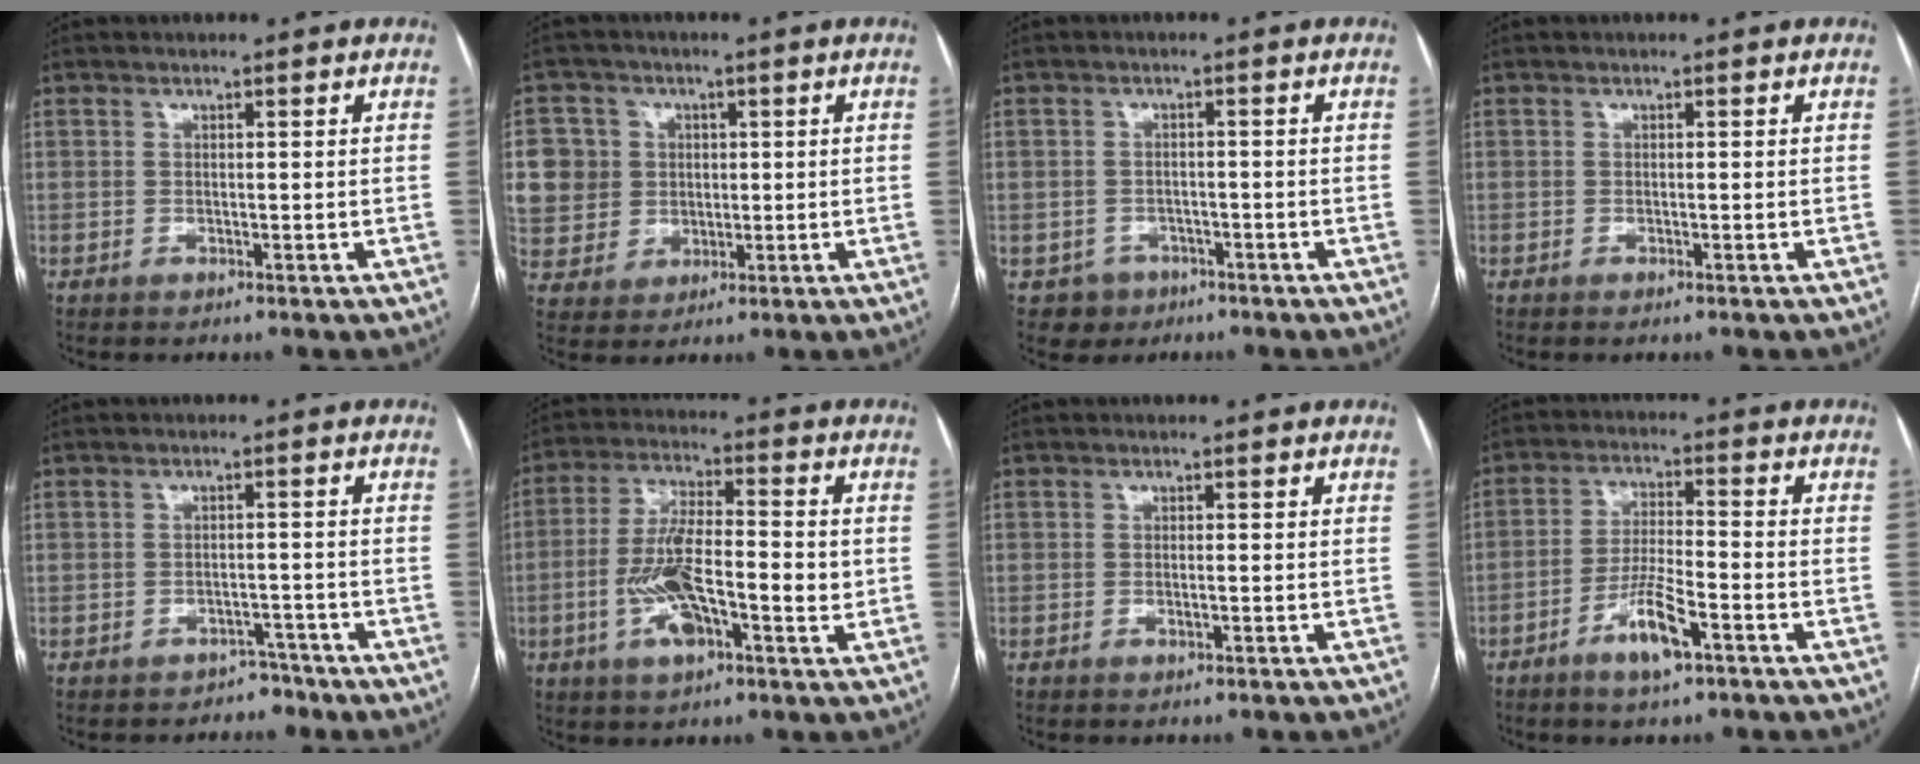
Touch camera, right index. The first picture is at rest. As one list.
[{"total": 12.3, "force": [2.1, 11.8, 2.9], "torque": [-0.096, 0.041, 0.058]}, {"total": 3.6, "force": [-1.8, 3.2, -0.1], "torque": [0.008, 0.013, -0.022]}, {"total": 0.5, "force": [-0.4, 0.0, 0.3], "torque": [-0.008, -0.001, -0.006]}, {"total": 2.7, "force": [-2.2, 1.6, -0.4], "torque": [0.005, 0.011, -0.028]}, {"total": 11.7, "force": [-2.1, 3.7, 10.9], "torque": [-0.223, 0.013, -0.037]}, {"total": 0.7, "force": [-0.2, 0.1, 0.6], "torque": [-0.013, -0.001, 0.000]}, {"total": 7.3, "force": [-4.1, 1.0, 6.0], "torque": [-0.120, -0.004, -0.073]}]